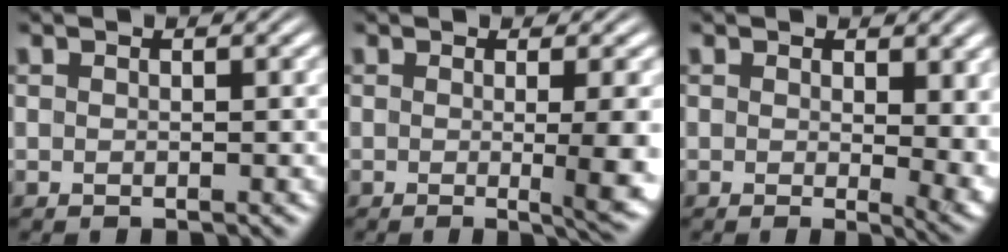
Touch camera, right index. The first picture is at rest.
{"total": 4.6, "force": [-0.7, 0.3, 4.5], "torque": [-0.054, -0.007, -0.016]}
{"total": 2.9, "force": [0.4, 0.7, 2.8], "torque": [-0.023, -0.014, 0.007]}